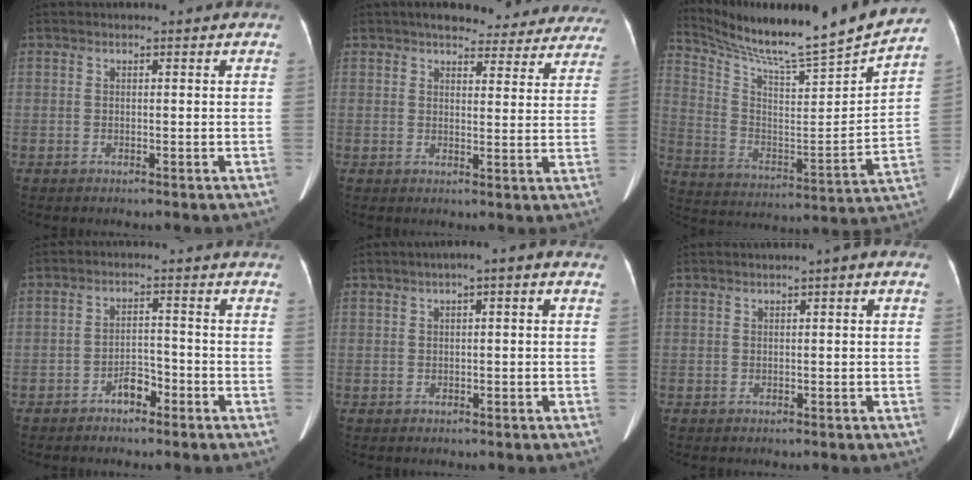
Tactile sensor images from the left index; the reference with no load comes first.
{"total": 18.1, "force": [16.2, 5.6, 5.8], "torque": [-0.050, 0.008, 0.178]}
{"total": 22.0, "force": [20.3, -1.3, 8.4], "torque": [-0.163, -0.069, 0.309]}
{"total": 3.4, "force": [-2.5, 1.4, 1.7], "torque": [-0.028, 0.004, -0.043]}
{"total": 3.0, "force": [0.7, 0.5, 2.8], "torque": [-0.039, 0.016, 0.009]}
{"total": 1.4, "force": [0.3, 0.4, 1.3], "torque": [-0.017, 0.013, 0.002]}